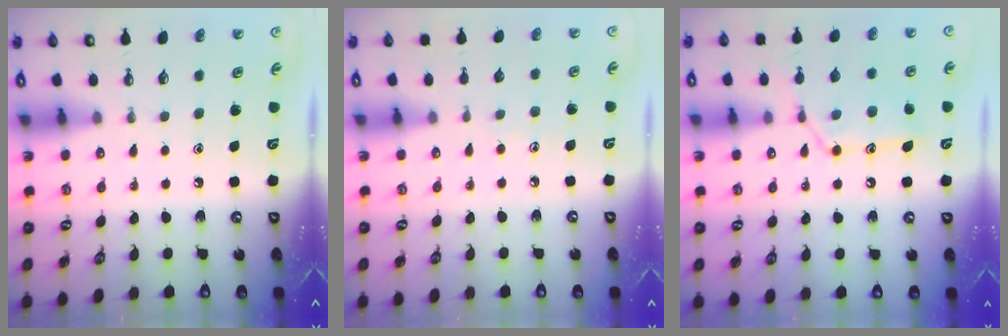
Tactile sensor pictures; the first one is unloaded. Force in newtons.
{"total": 2.9, "press": 2.8, "slide": 0.2}
{"total": 14.1, "press": 14.1, "slide": 1.2}